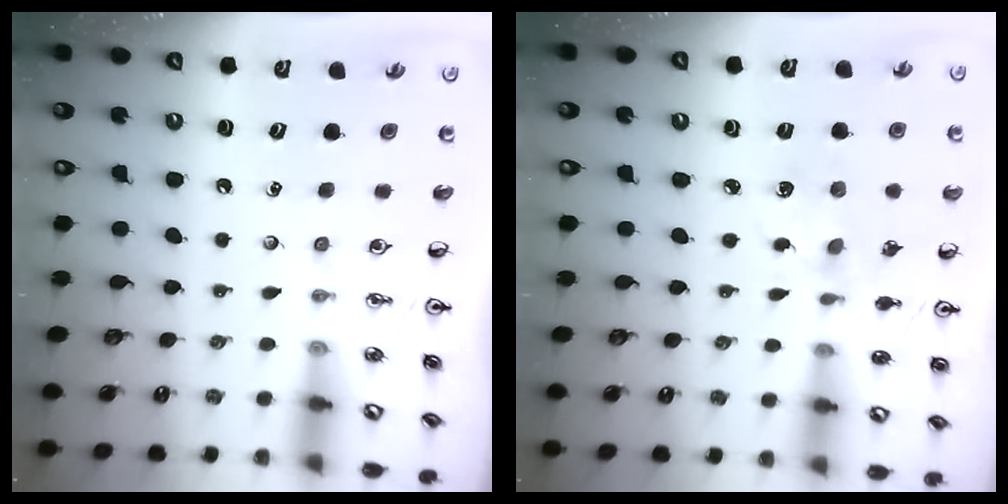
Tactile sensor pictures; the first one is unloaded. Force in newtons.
{"total": 3.9, "press": 3.8, "slide": 0.3}